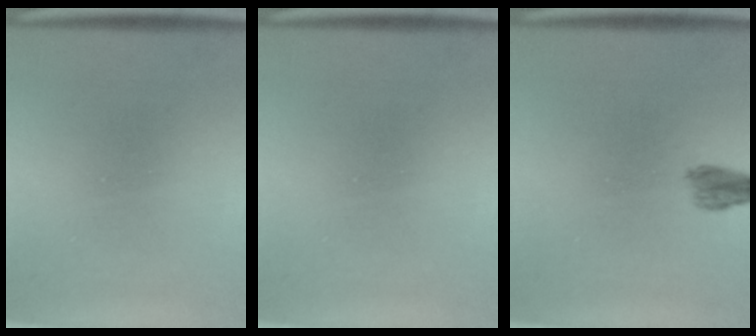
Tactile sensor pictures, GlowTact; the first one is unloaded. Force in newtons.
{"total": 0.0}
{"total": 1.6}